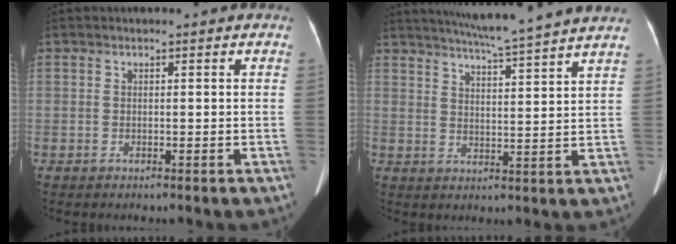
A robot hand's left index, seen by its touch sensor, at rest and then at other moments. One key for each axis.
{"total": 14.8, "fx": 13.2, "fy": -1.4, "fz": 6.5, "tx": -0.113, "ty": -0.010, "tz": 0.175}